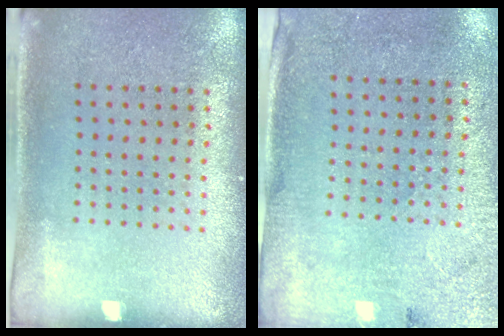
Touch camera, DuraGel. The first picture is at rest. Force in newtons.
{"total": 2.7, "press": 2.2, "slide": 1.6}